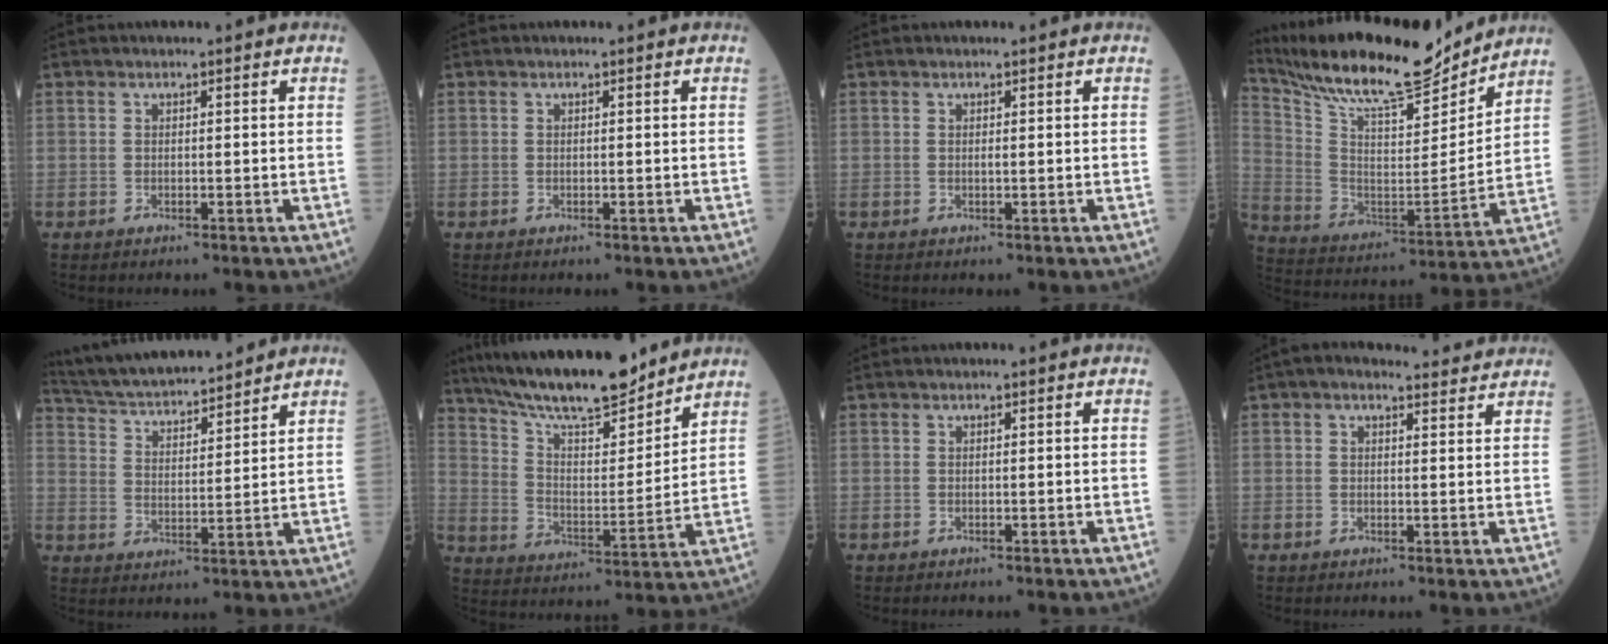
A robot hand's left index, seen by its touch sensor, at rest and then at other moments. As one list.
[{"total": 0.0}, {"total": 0.8, "force": [-0.8, -0.1, 0.0], "torque": [-0.004, -0.007, -0.012]}, {"total": 21.1, "force": [19.1, 2.8, 8.5], "torque": [-0.170, -0.019, 0.315]}, {"total": 15.1, "force": [13.9, 1.8, 5.7], "torque": [-0.108, 0.014, 0.235]}, {"total": 17.5, "force": [15.2, 2.4, 8.3], "torque": [-0.148, -0.003, 0.258]}, {"total": 0.0}, {"total": 4.6, "force": [4.0, 1.5, 1.7], "torque": [-0.026, 0.019, 0.045]}]